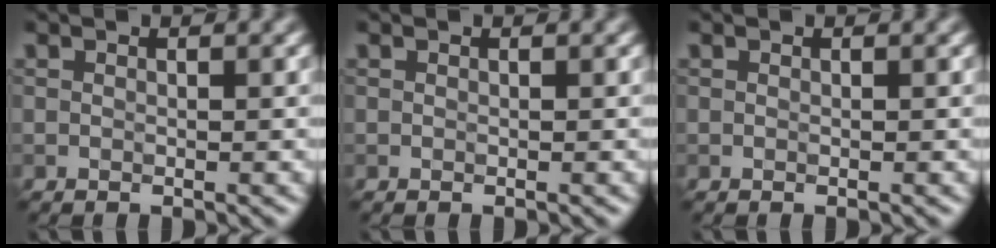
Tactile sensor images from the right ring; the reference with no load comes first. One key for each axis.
{"total": 0.0}
{"total": 0.0}